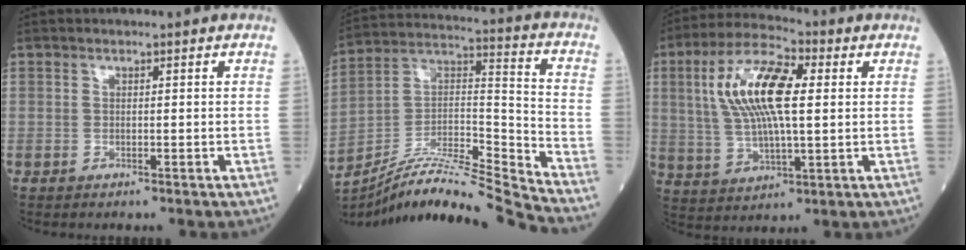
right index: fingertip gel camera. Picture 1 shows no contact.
{"total": 18.3, "force": [-17.4, -1.9, 5.5], "torque": [-0.093, 0.033, -0.302]}
{"total": 14.0, "force": [2.9, 4.2, 13.0], "torque": [-0.268, 0.020, 0.052]}